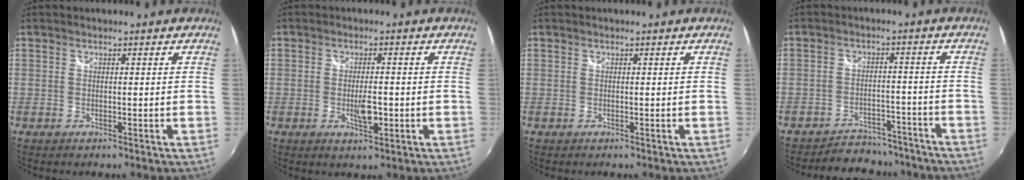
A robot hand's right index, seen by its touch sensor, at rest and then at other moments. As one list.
[{"total": 4.3, "force": [-0.9, 1.5, 4.0], "torque": [-0.069, -0.007, -0.014]}, {"total": 0.0}, {"total": 11.8, "force": [-10.5, 4.9, 2.4], "torque": [-0.059, 0.020, -0.130]}]